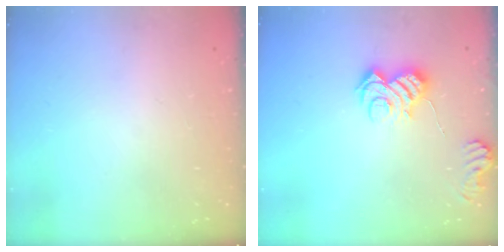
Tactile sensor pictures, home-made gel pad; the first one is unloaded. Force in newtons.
{"total": 8.5, "press": 8.4, "slide": 0.9}